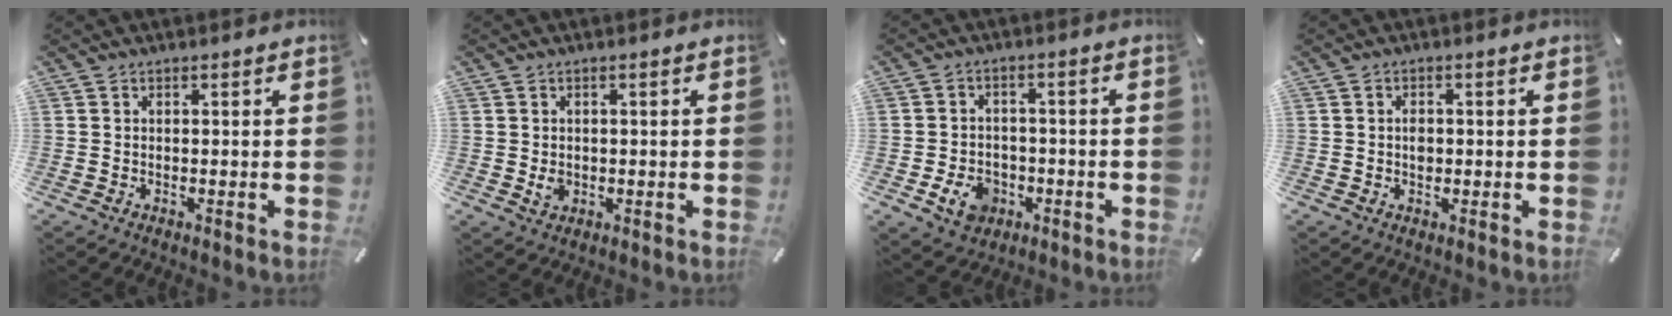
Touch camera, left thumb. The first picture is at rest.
{"total": 2.0, "force": [0.0, 1.8, 0.9], "torque": [-0.008, 0.000, -0.002]}
{"total": 7.2, "force": [-2.7, 5.7, 3.4], "torque": [-0.070, 0.013, -0.049]}
{"total": 2.1, "force": [-0.1, 1.6, 1.4], "torque": [-0.020, 0.002, -0.005]}